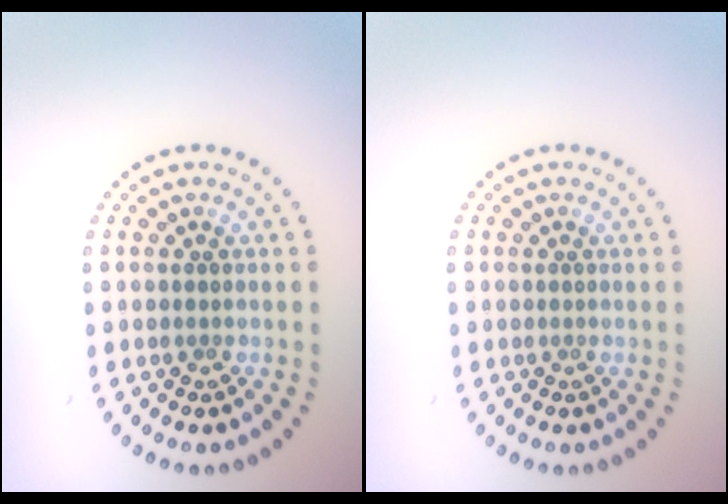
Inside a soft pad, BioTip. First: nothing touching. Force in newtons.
{"total": 0.0}